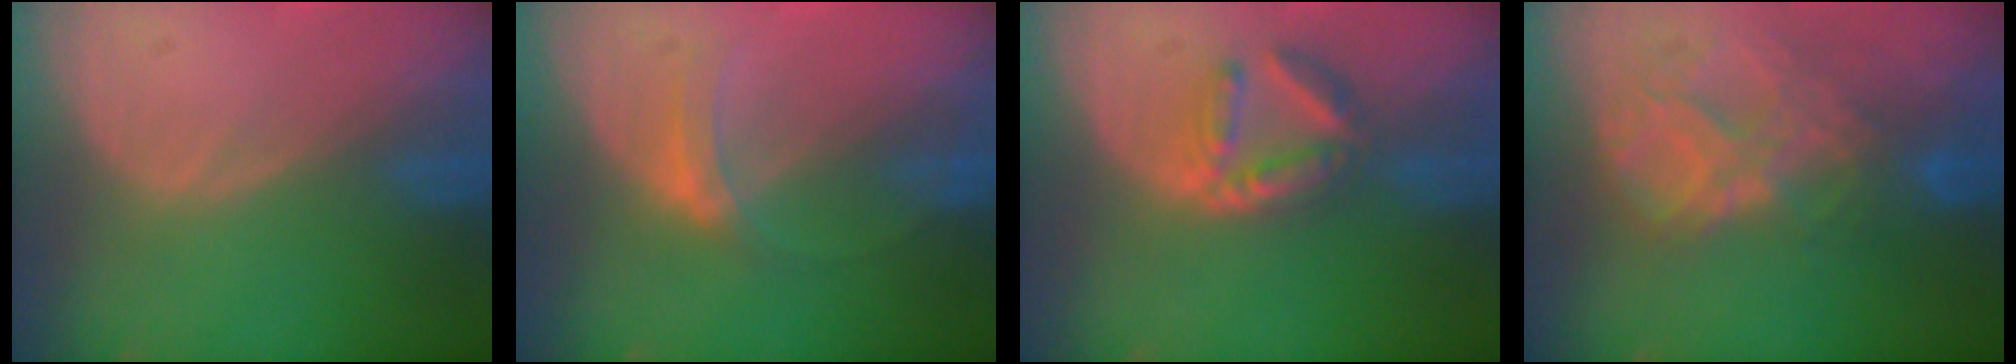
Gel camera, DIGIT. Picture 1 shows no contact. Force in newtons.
{"total": 3.7, "press": 3.3, "slide": 1.7}
{"total": 5.5, "press": 5.4, "slide": 1.1}
{"total": 9.0, "press": 7.7, "slide": 4.6}